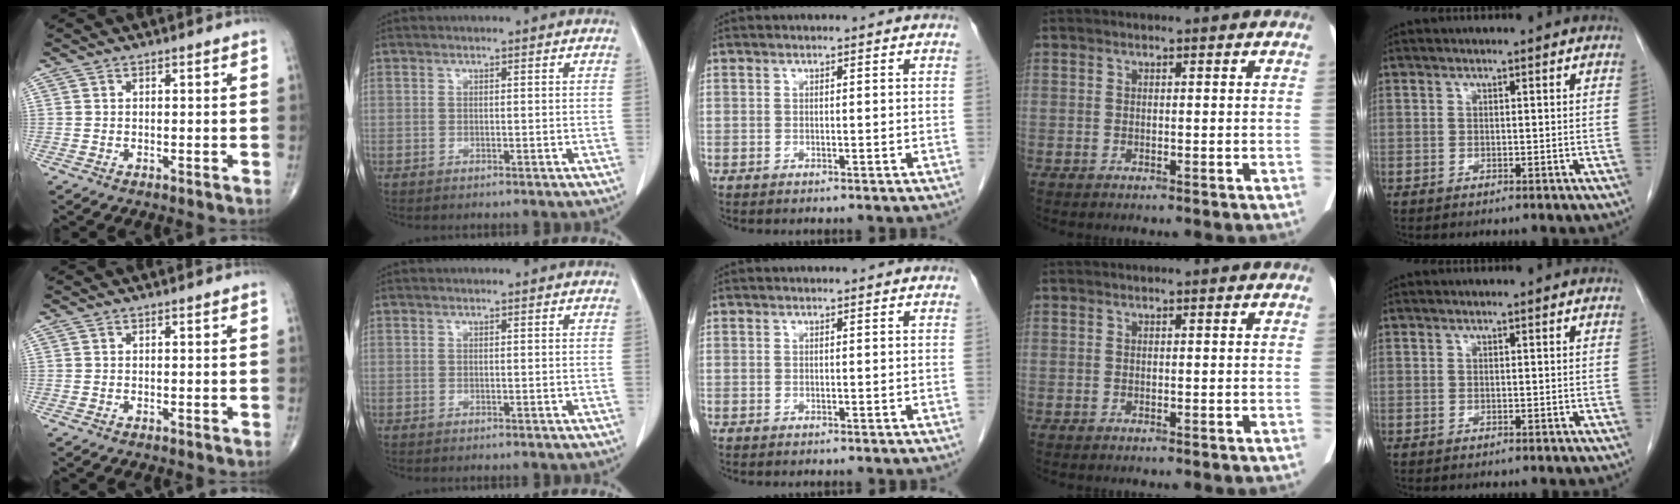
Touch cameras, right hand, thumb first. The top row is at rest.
{}